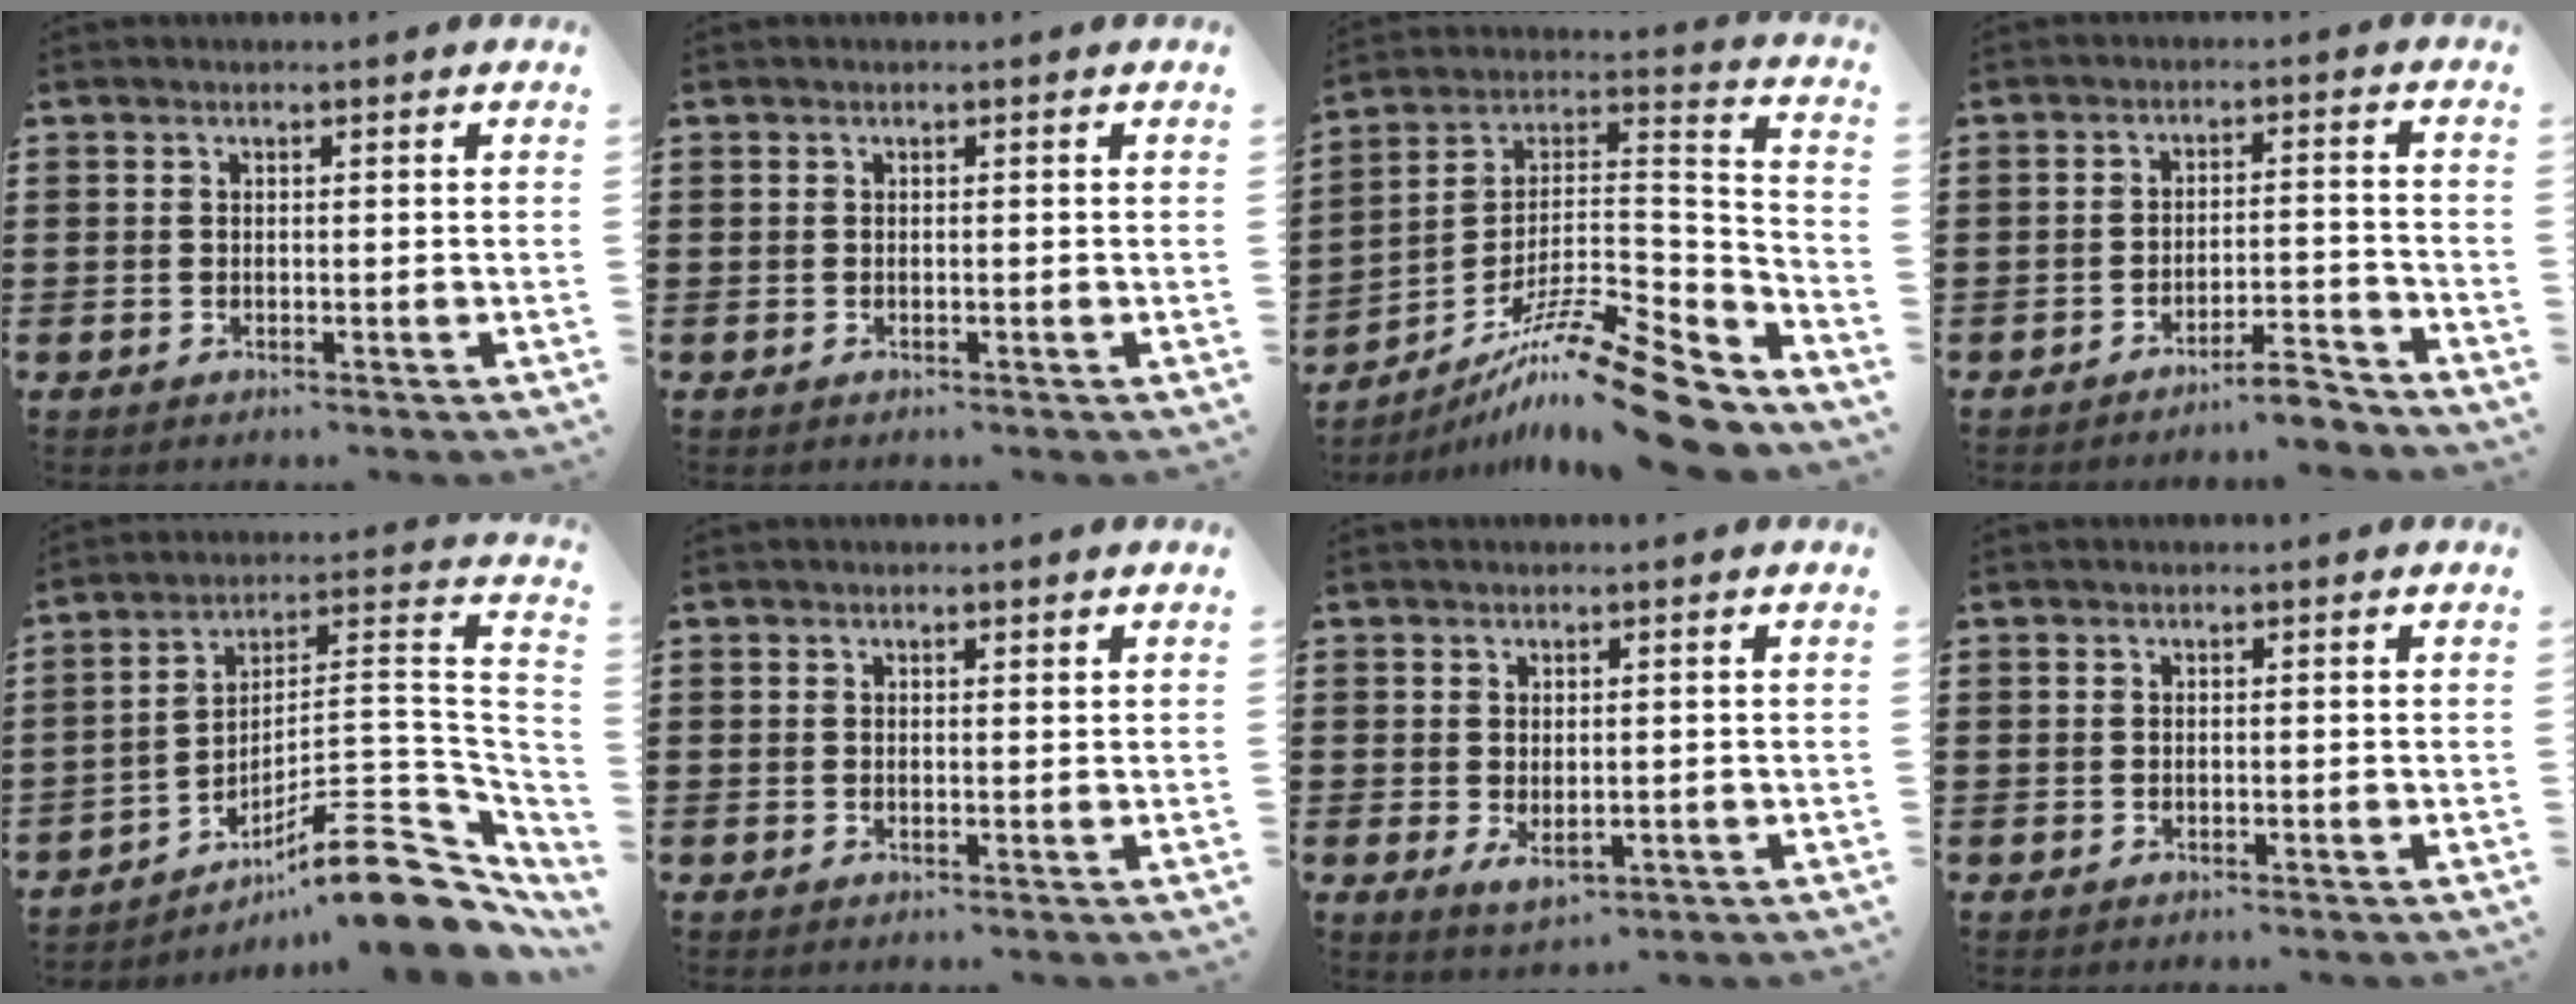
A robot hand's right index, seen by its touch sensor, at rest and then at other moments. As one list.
[{"total": 0.0}, {"total": 16.2, "force": [-12.5, 1.9, 10.2], "torque": [-0.170, 0.033, -0.229]}, {"total": 4.9, "force": [-4.5, 0.2, 1.8], "torque": [-0.031, -0.001, -0.088]}, {"total": 14.0, "force": [-9.0, 3.4, 10.2], "torque": [-0.127, 0.023, -0.156]}, {"total": 0.6, "force": [0.4, 0.3, 0.3], "torque": [-0.006, 0.002, 0.009]}, {"total": 2.4, "force": [-0.4, 1.2, 2.1], "torque": [-0.039, 0.001, -0.006]}, {"total": 0.0}]